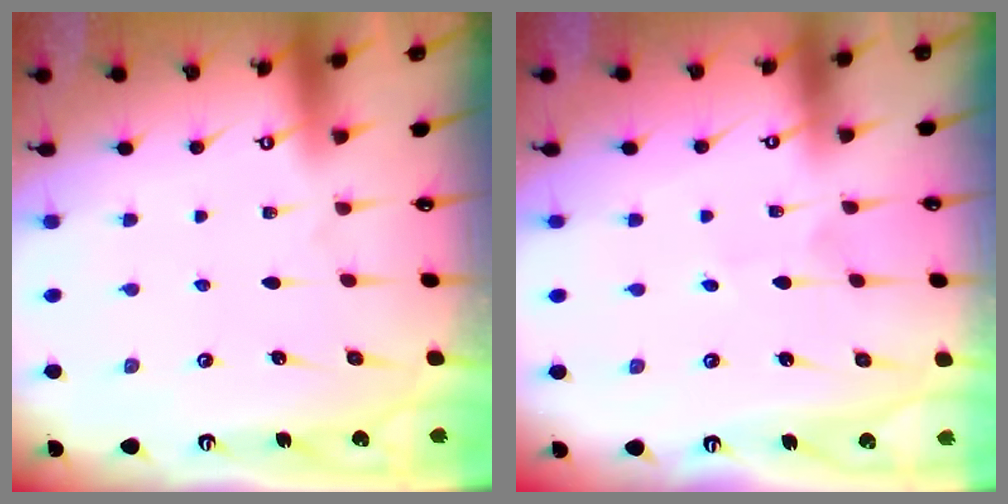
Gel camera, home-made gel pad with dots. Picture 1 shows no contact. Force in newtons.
{"total": 2.2, "press": 2.1, "slide": 0.2}